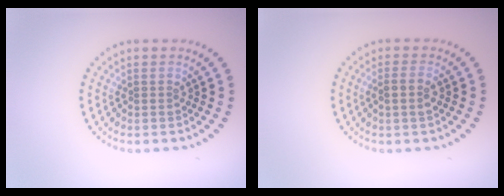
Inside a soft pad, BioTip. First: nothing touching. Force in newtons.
{"total": 1.7, "press": 1.5, "slide": 0.7}